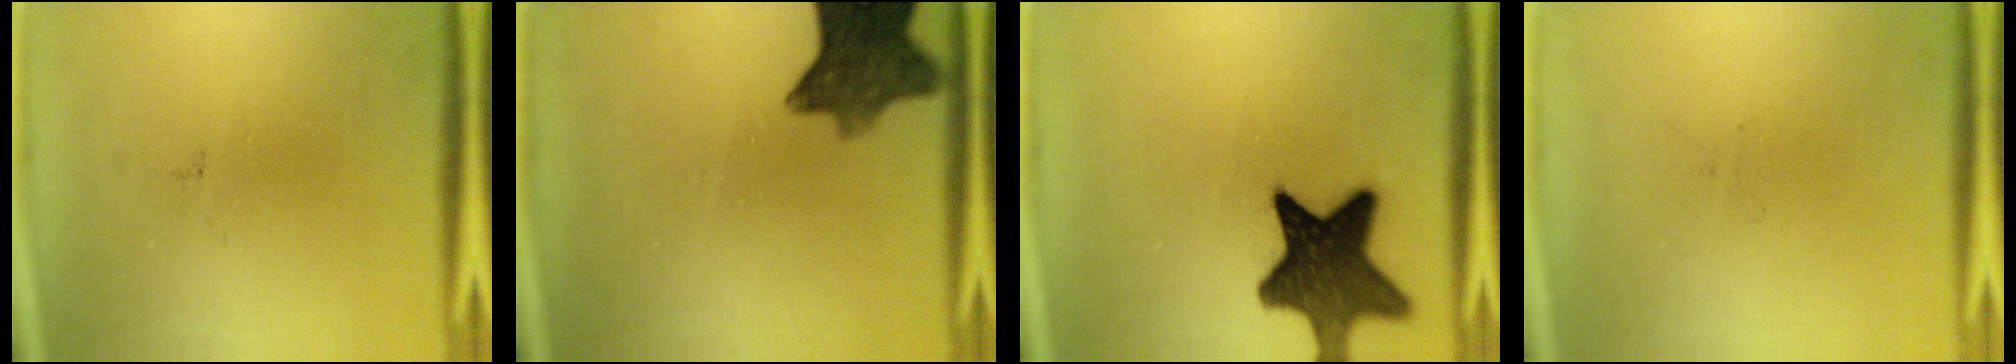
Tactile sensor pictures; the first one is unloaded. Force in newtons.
{"total": 9.2}
{"total": 13.6}
{"total": 0.0}